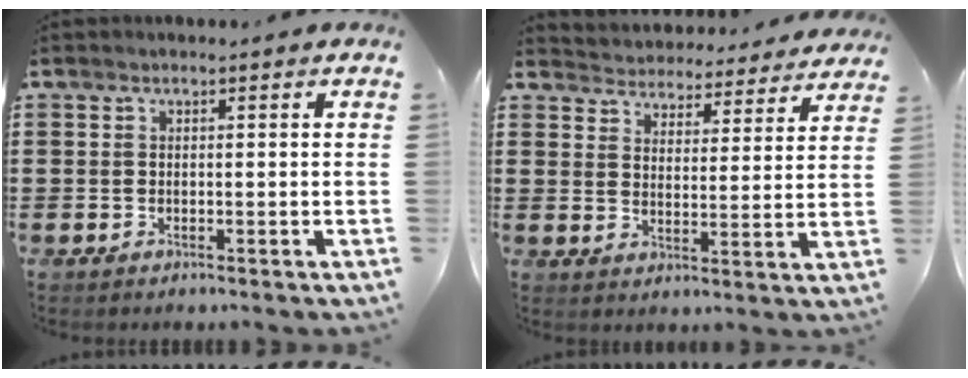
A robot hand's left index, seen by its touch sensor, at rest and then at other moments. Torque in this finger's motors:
{"motor_torque": [2.14, 0.00, 0.32, -0.01]}